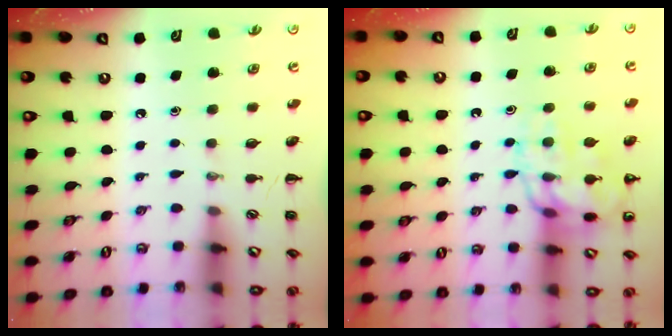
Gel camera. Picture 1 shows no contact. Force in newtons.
{"total": 14.4, "press": 14.3, "slide": 1.3}